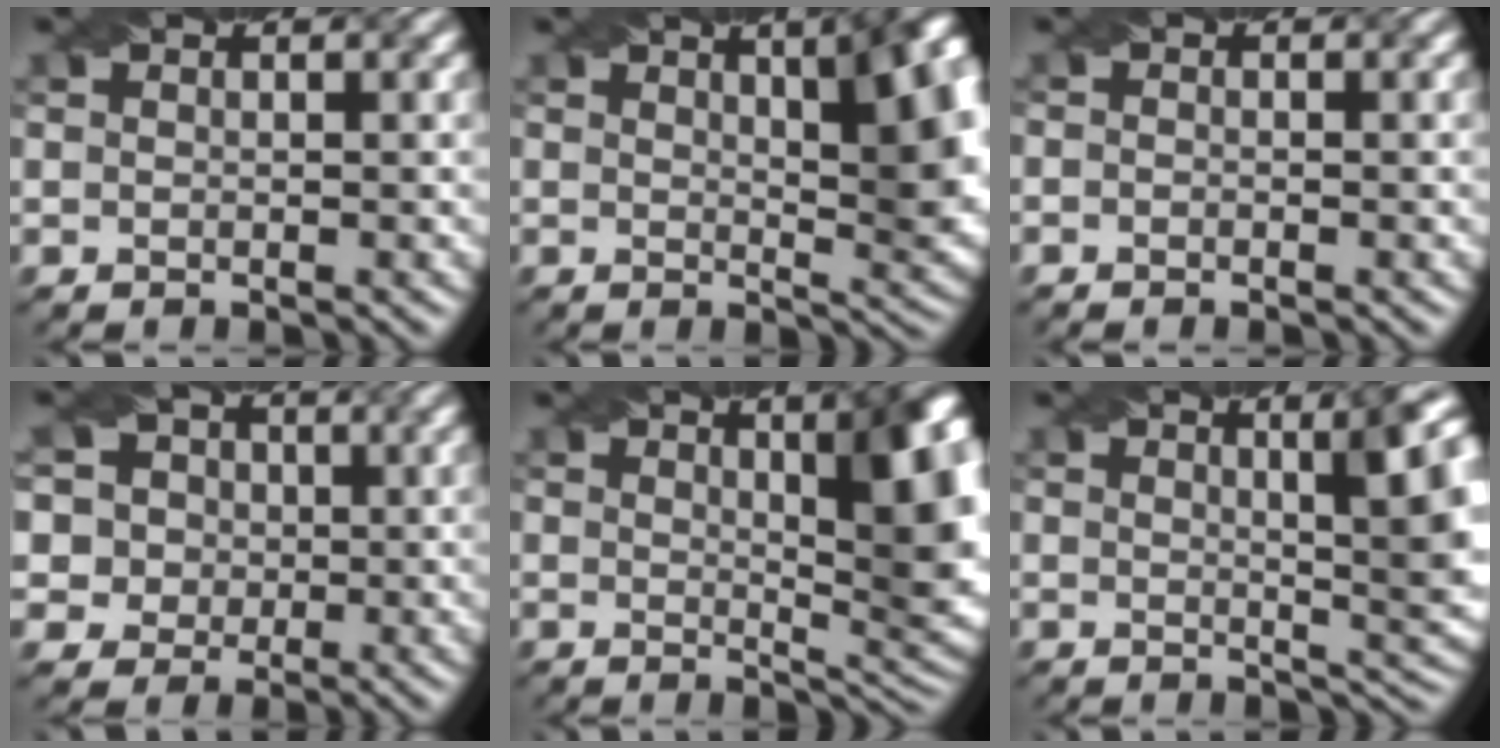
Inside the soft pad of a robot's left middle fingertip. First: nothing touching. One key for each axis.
{"total": 11.7, "fx": 3.7, "fy": 5.0, "fz": 9.9, "tx": -0.075, "ty": 0.021, "tz": 0.047}
{"total": 0.6, "fx": -0.4, "fy": 0.3, "fz": 0.3, "tx": -0.005, "ty": -0.003, "tz": -0.007}
{"total": 8.2, "fx": 2.6, "fy": 7.1, "fz": 3.0, "tx": -0.045, "ty": 0.031, "tz": 0.020}
{"total": 12.2, "fx": 3.2, "fy": 4.2, "fz": 10.9, "tx": -0.091, "ty": 0.017, "tz": 0.038}
{"total": 9.0, "fx": 2.3, "fy": 2.5, "fz": 8.3, "tx": -0.076, "ty": 0.014, "tz": 0.028}